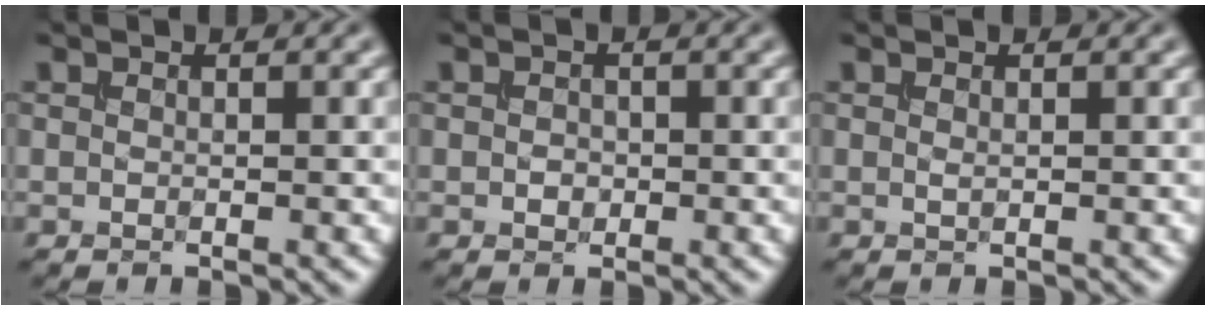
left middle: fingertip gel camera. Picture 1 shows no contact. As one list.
[{"total": 0.9, "force": [-0.2, 0.7, 0.5], "torque": [-0.010, -0.001, -0.006]}, {"total": 0.0}]